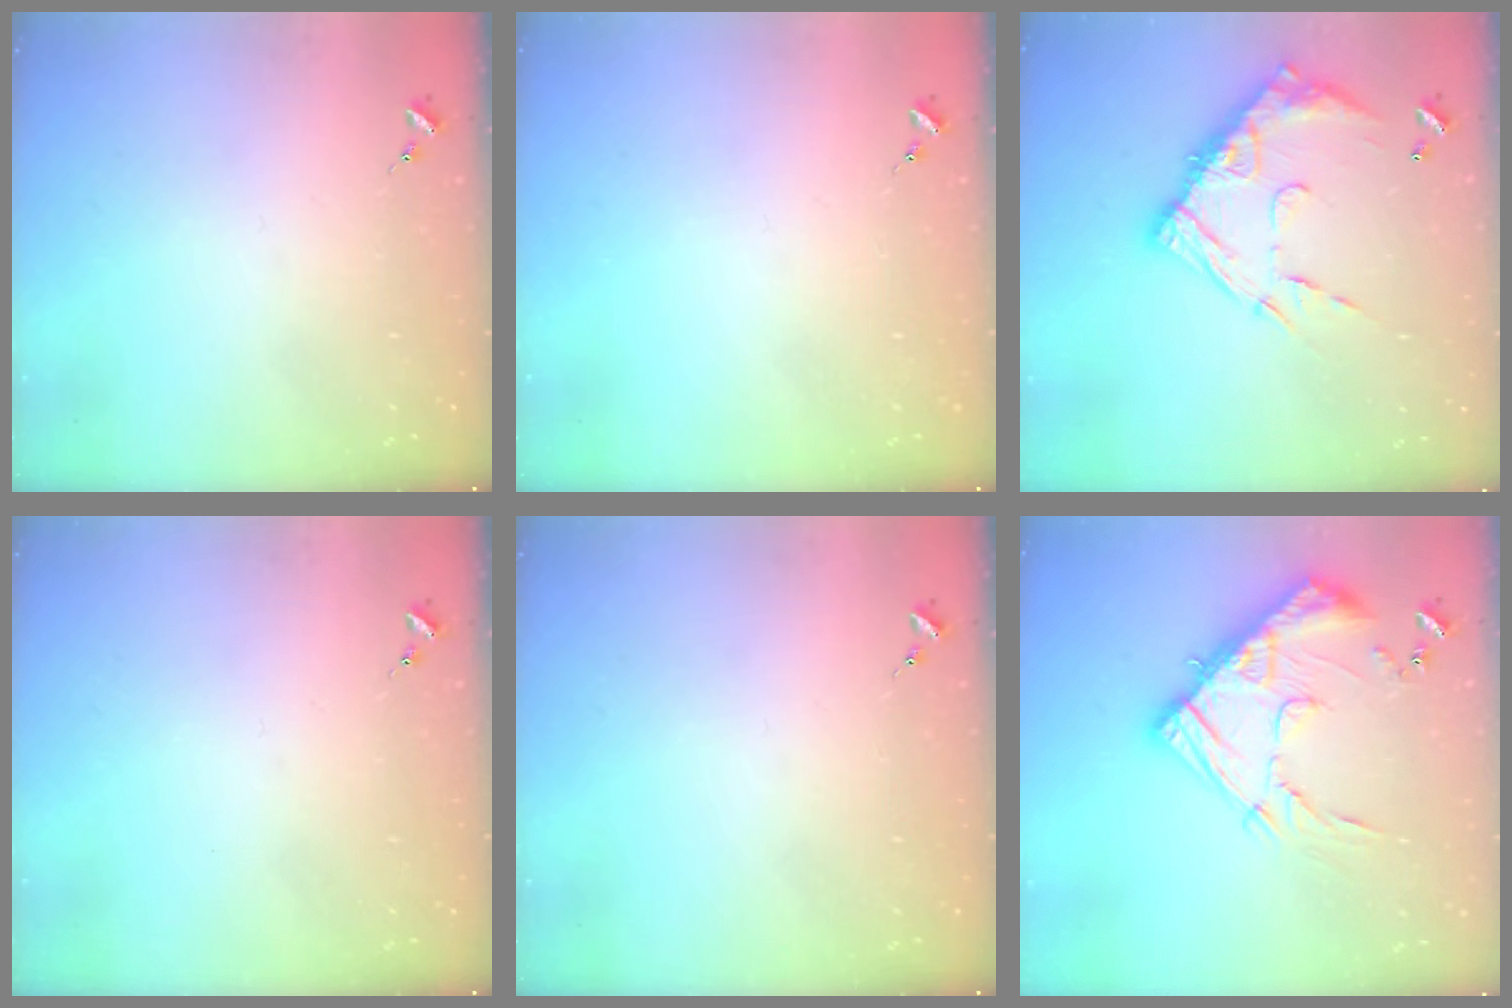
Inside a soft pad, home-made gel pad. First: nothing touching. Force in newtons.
{"total": 0.0}
{"total": 17.2, "press": 17.1, "slide": 1.4}
{"total": 0.0}
{"total": 0.0}
{"total": 19.3, "press": 19.2, "slide": 2.0}